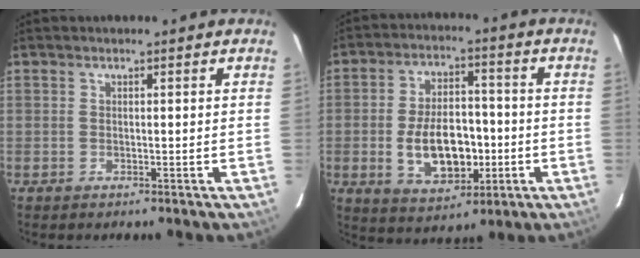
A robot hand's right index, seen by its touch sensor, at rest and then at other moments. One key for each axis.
{"total": 13.0, "fx": -2.7, "fy": 7.4, "fz": 10.4, "tx": -0.201, "ty": 0.008, "tz": -0.029}